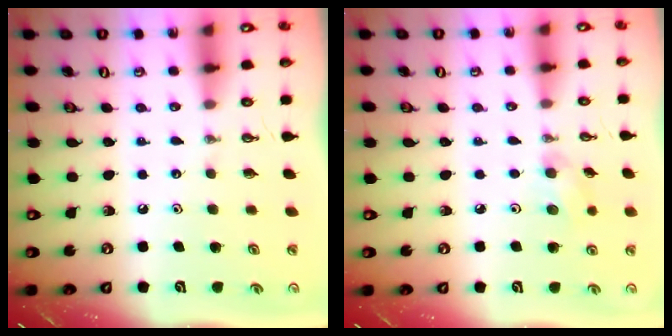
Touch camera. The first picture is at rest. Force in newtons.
{"total": 5.5, "press": 5.0, "slide": 2.3}